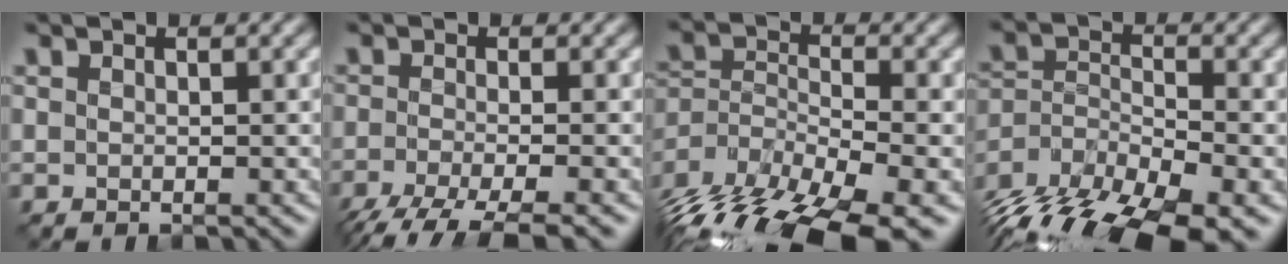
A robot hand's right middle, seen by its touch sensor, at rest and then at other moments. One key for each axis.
{"total": 5.7, "fx": -4.0, "fy": 1.3, "fz": 3.9, "tx": -0.062, "ty": -0.013, "tz": -0.078}
{"total": 14.8, "fx": -10.8, "fy": 5.4, "fz": 8.6, "tx": -0.171, "ty": -0.019, "tz": -0.164}
{"total": 13.5, "fx": -10.4, "fy": 5.1, "fz": 7.1, "tx": -0.133, "ty": -0.020, "tz": -0.164}